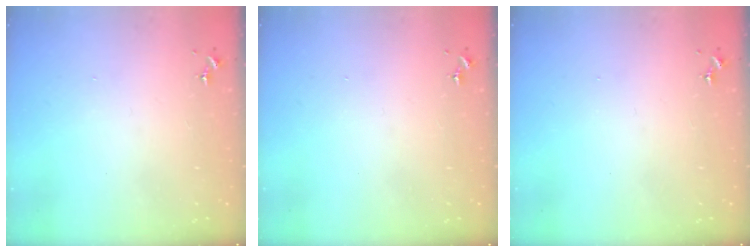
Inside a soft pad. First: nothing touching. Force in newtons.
{"total": 0.0}
{"total": 0.0}